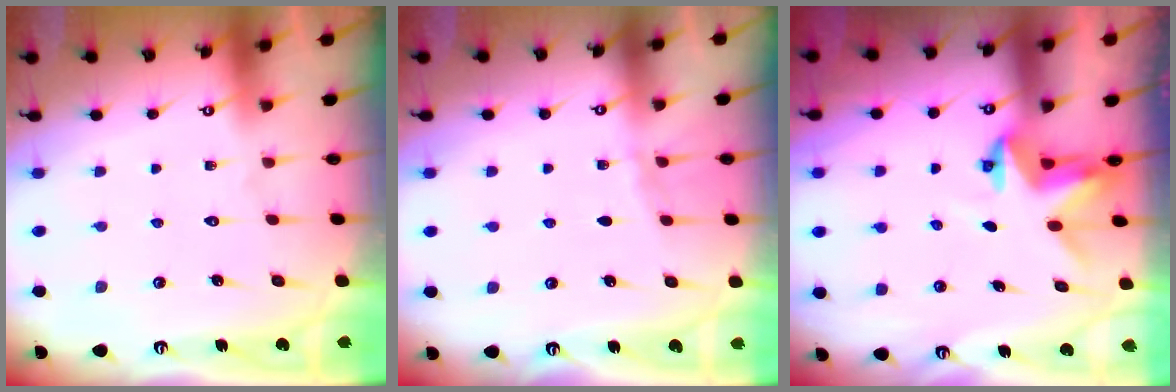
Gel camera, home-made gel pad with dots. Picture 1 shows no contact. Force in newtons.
{"total": 2.1, "press": 2.0, "slide": 0.3}
{"total": 3.1, "press": 3.1, "slide": 0.2}